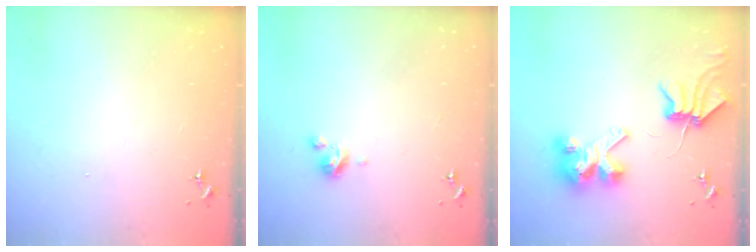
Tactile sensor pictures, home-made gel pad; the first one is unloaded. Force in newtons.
{"total": 4.3, "press": 4.3, "slide": 0.3}
{"total": 9.5, "press": 9.4, "slide": 1.2}